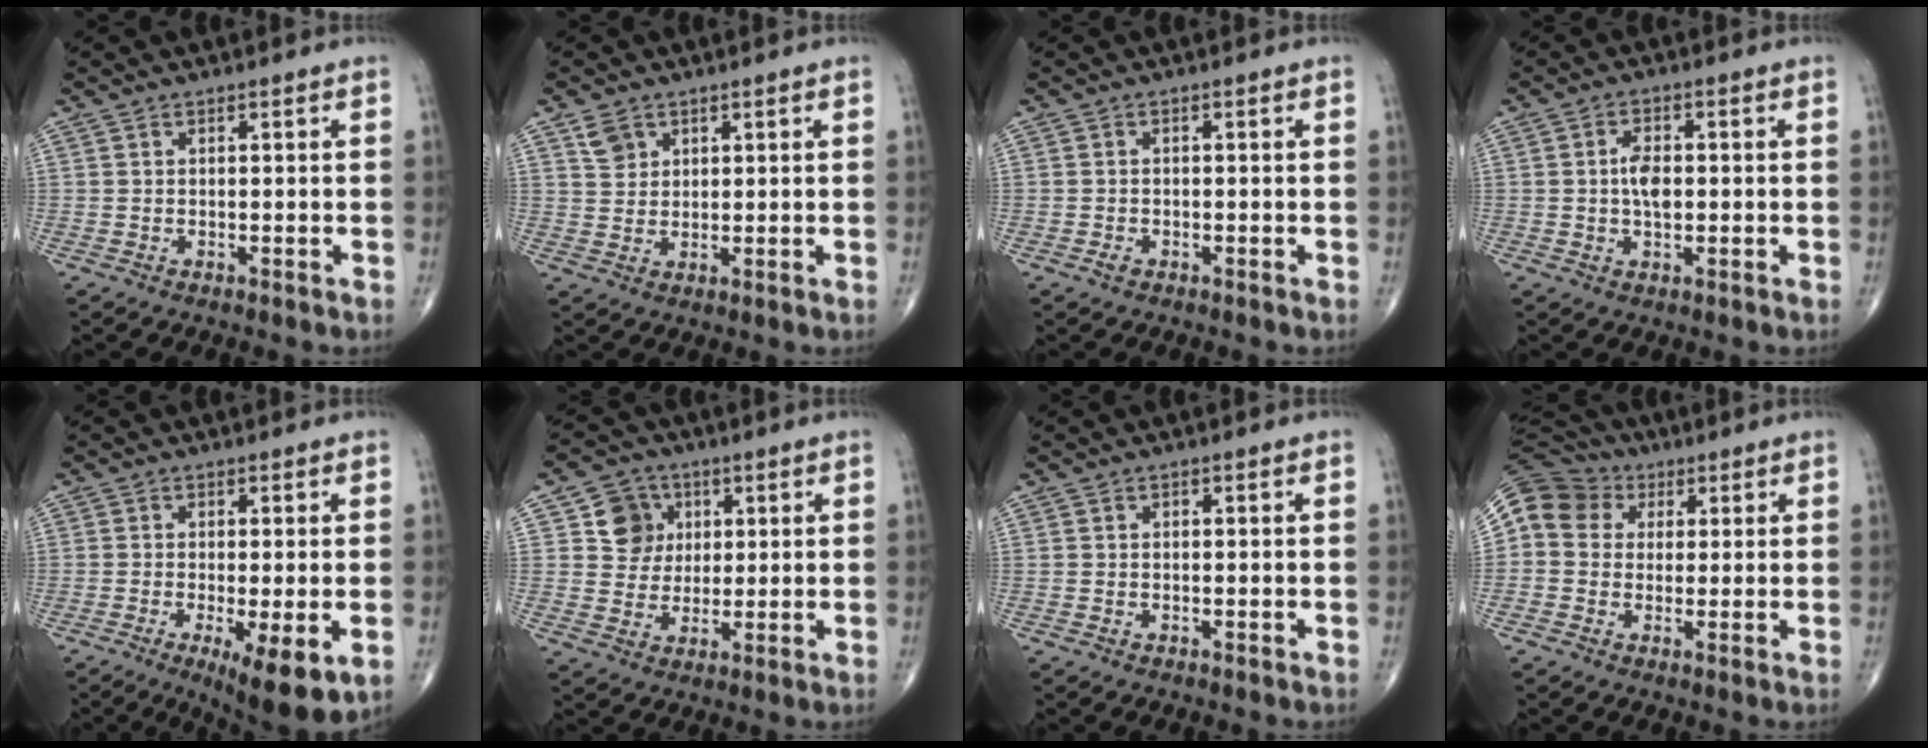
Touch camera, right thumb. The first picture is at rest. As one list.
[{"total": 3.6, "force": [2.1, 2.7, 1.3], "torque": [-0.009, -0.011, 0.042]}, {"total": 1.0, "force": [-0.6, 0.7, 0.5], "torque": [-0.009, 0.003, -0.012]}, {"total": 4.4, "force": [0.0, 2.4, 3.6], "torque": [-0.064, 0.002, -0.004]}, {"total": 10.5, "force": [-3.6, 2.9, 9.4], "torque": [-0.145, -0.020, -0.051]}, {"total": 7.6, "force": [2.2, 6.9, 2.3], "torque": [-0.003, -0.003, 0.037]}, {"total": 0.0}, {"total": 10.8, "force": [2.3, 9.8, 4.1], "torque": [-0.063, 0.027, 0.031]}]